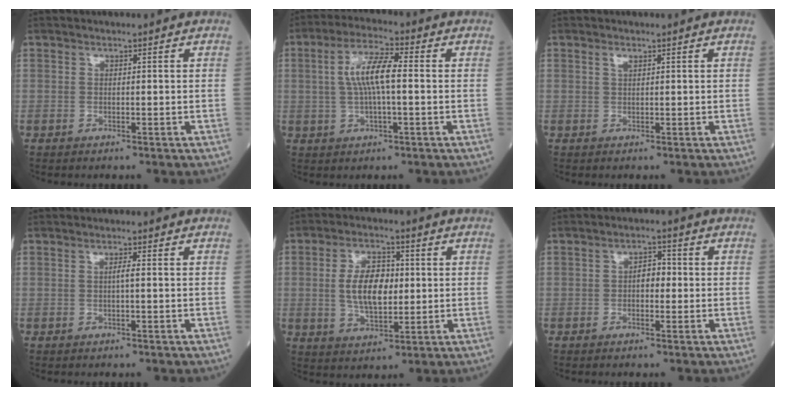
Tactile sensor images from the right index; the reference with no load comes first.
{"total": 7.3, "force": [0.5, 1.4, 7.2], "torque": [-0.146, 0.015, 0.007]}
{"total": 1.0, "force": [0.5, 0.3, 0.7], "torque": [-0.016, 0.002, 0.010]}
{"total": 1.0, "force": [-0.1, -0.1, 1.0], "torque": [-0.020, 0.001, -0.003]}
{"total": 8.6, "force": [0.7, 4.3, 7.4], "torque": [-0.145, 0.010, 0.016]}
{"total": 2.9, "force": [-0.1, 1.6, 2.4], "torque": [-0.033, 0.012, -0.004]}